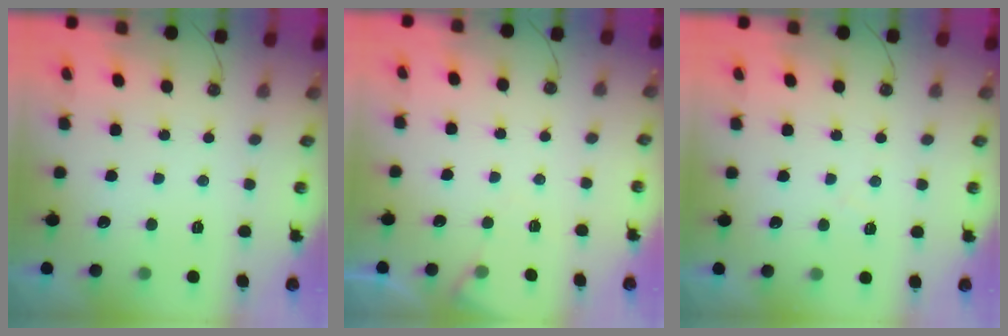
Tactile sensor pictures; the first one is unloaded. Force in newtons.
{"total": 4.4, "press": 4.4, "slide": 0.6}
{"total": 4.3, "press": 4.2, "slide": 0.7}